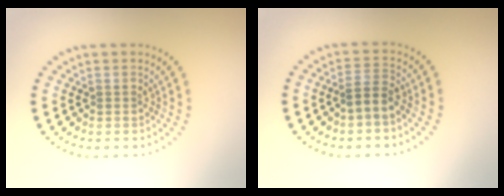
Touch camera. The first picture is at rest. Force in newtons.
{"total": 2.0, "press": 1.8, "slide": 0.9}